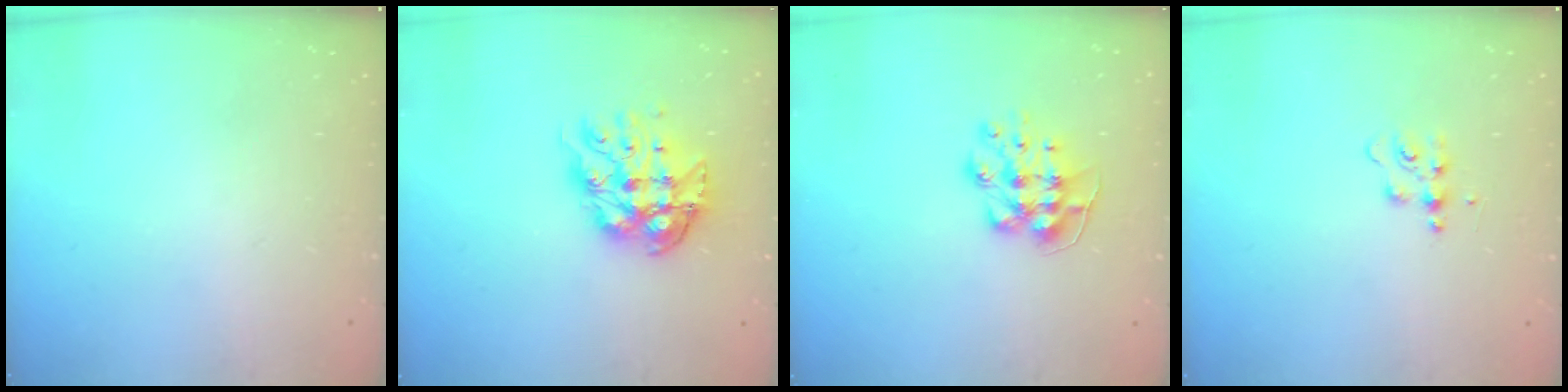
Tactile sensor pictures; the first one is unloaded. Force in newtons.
{"total": 11.2, "press": 11.1, "slide": 1.0}
{"total": 9.1, "press": 9.1, "slide": 0.3}
{"total": 6.7, "press": 6.7, "slide": 0.6}